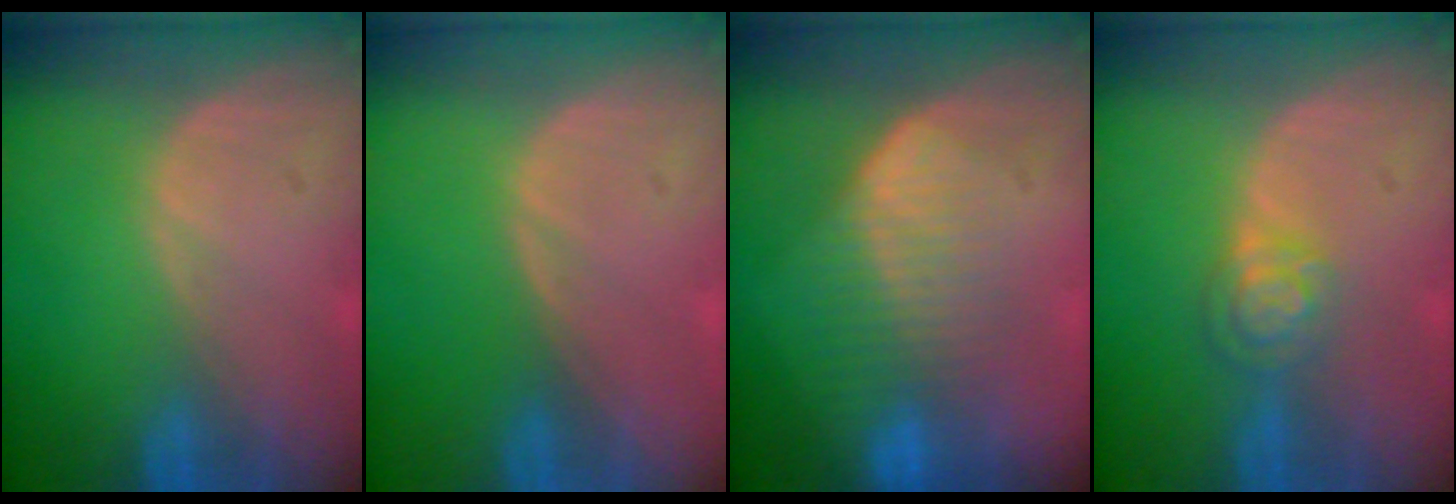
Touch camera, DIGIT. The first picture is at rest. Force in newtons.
{"total": 0.0}
{"total": 7.1, "press": 6.9, "slide": 1.6}
{"total": 4.1, "press": 3.6, "slide": 1.8}